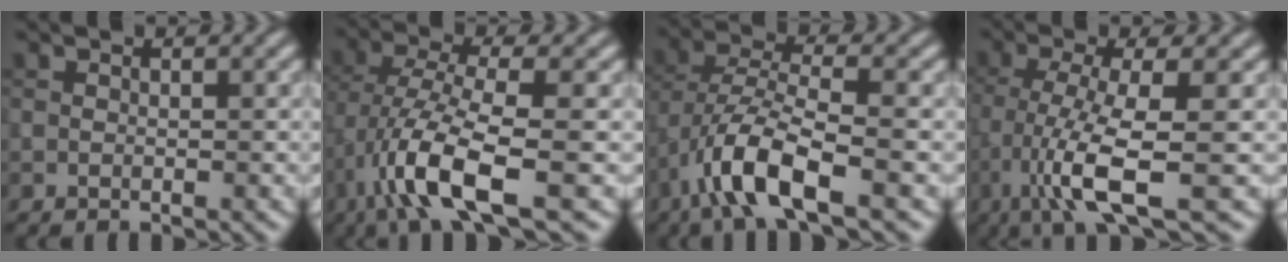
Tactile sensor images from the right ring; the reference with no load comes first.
{"total": 7.9, "force": [-2.8, 2.3, 7.0], "torque": [-0.142, 0.000, -0.059]}
{"total": 6.6, "force": [-3.4, 2.1, 5.3], "torque": [-0.105, 0.001, -0.072]}
{"total": 7.2, "force": [-2.4, 1.5, 6.7], "torque": [-0.122, -0.008, -0.049]}